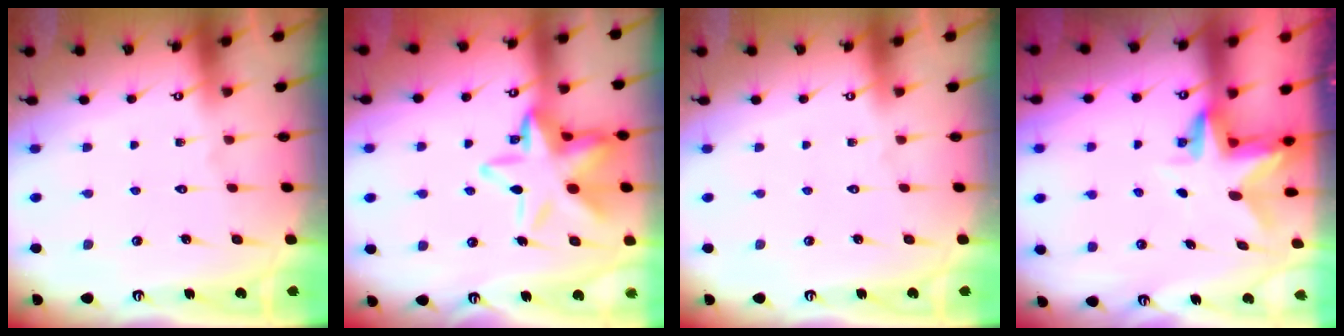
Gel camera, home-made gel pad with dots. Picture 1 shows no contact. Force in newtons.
{"total": 16.5, "press": 16.4, "slide": 2.1}
{"total": 0.0}
{"total": 3.5, "press": 3.5, "slide": 0.2}